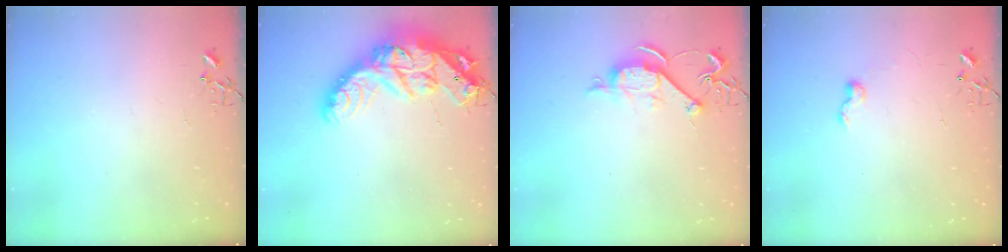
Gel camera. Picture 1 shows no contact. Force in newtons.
{"total": 26.8, "press": 26.7, "slide": 2.0}
{"total": 8.5, "press": 8.5, "slide": 0.8}
{"total": 6.2, "press": 6.1, "slide": 0.7}